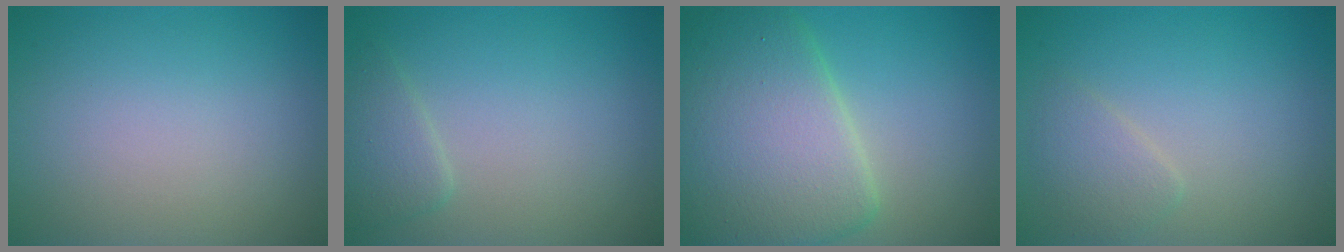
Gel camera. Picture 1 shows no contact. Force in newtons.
{"total": 1.9, "press": 1.9, "slide": 0.1}
{"total": 10.1, "press": 10.1, "slide": 0.5}
{"total": 1.8, "press": 1.8, "slide": 0.1}